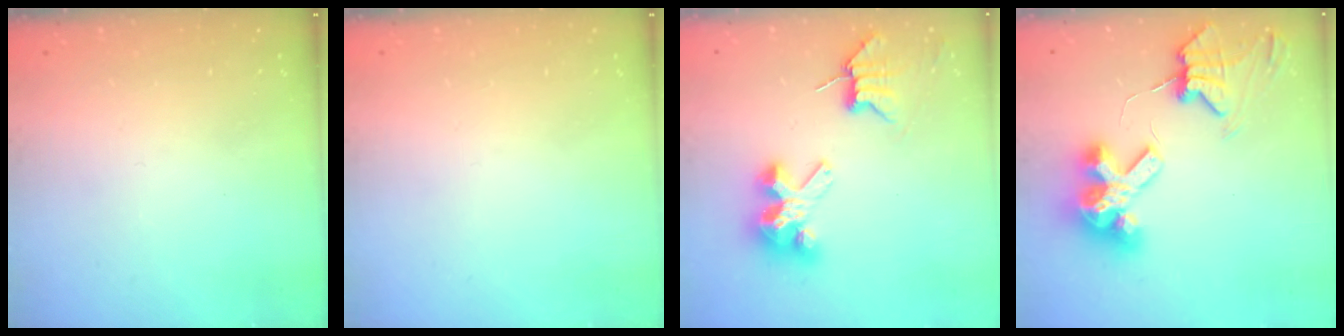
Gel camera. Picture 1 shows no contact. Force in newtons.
{"total": 0.0}
{"total": 8.0, "press": 8.0, "slide": 0.6}
{"total": 11.0, "press": 11.0, "slide": 1.4}